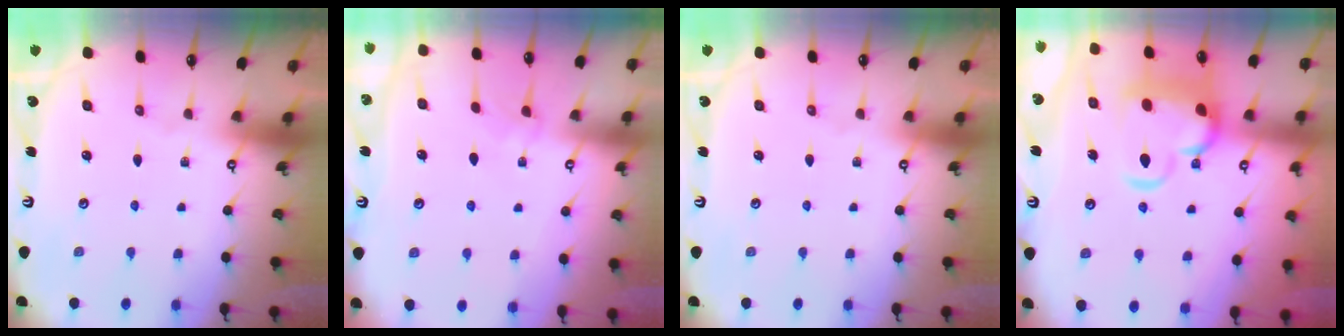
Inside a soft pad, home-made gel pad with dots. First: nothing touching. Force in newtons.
{"total": 2.8, "press": 2.8, "slide": 0.3}
{"total": 0.0}
{"total": 8.2, "press": 8.0, "slide": 1.6}